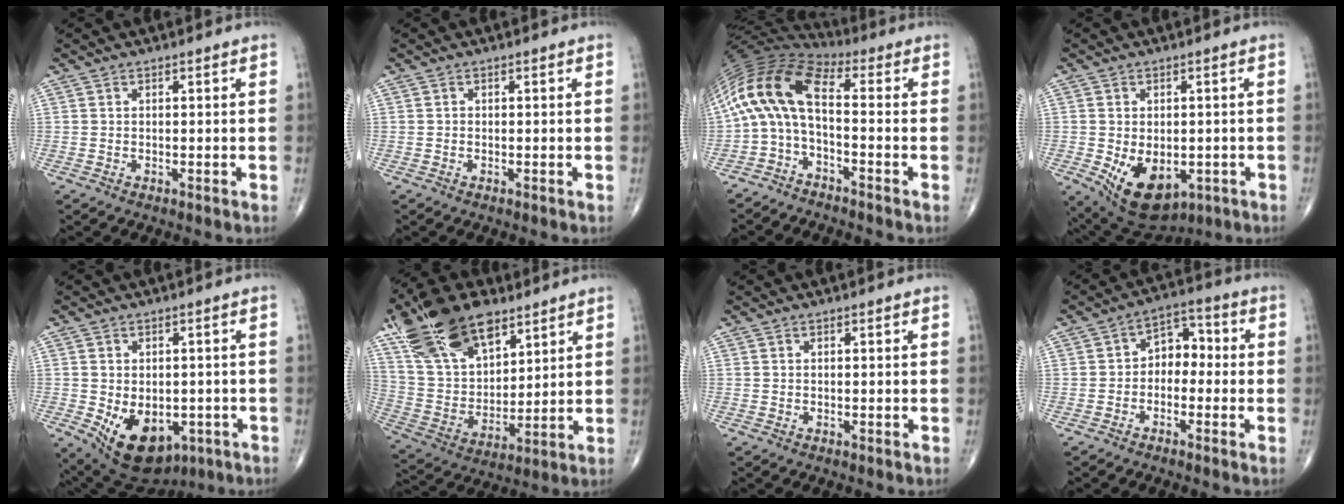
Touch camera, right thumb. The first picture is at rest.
{"total": 0.0}
{"total": 13.0, "force": [-2.1, 5.6, 11.5], "torque": [-0.230, 0.066, -0.056]}
{"total": 11.8, "force": [-3.5, 7.4, 8.5], "torque": [-0.119, -0.006, -0.034]}
{"total": 13.2, "force": [-4.3, 8.7, 8.9], "torque": [-0.120, -0.004, -0.043]}
{"total": 21.6, "force": [13.1, 11.0, 13.3], "torque": [-0.230, -0.031, 0.251]}
{"total": 0.0}
{"total": 6.2, "force": [-1.0, 4.5, 4.1], "torque": [-0.030, 0.034, -0.035]}